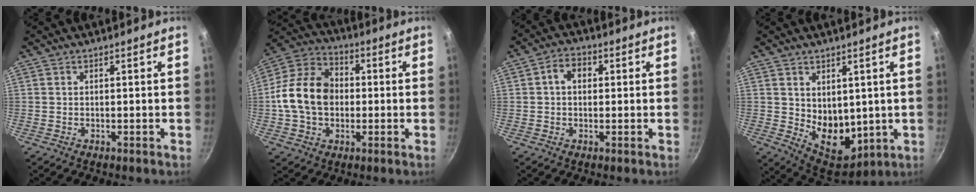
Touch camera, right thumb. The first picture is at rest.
{"total": 14.8, "force": [-0.5, 11.1, 9.7], "torque": [-0.148, 0.029, -0.026]}
{"total": 2.9, "force": [0.5, 2.1, 2.0], "torque": [-0.026, 0.007, 0.005]}
{"total": 10.5, "force": [1.3, 7.5, 7.2], "torque": [-0.072, -0.037, 0.044]}